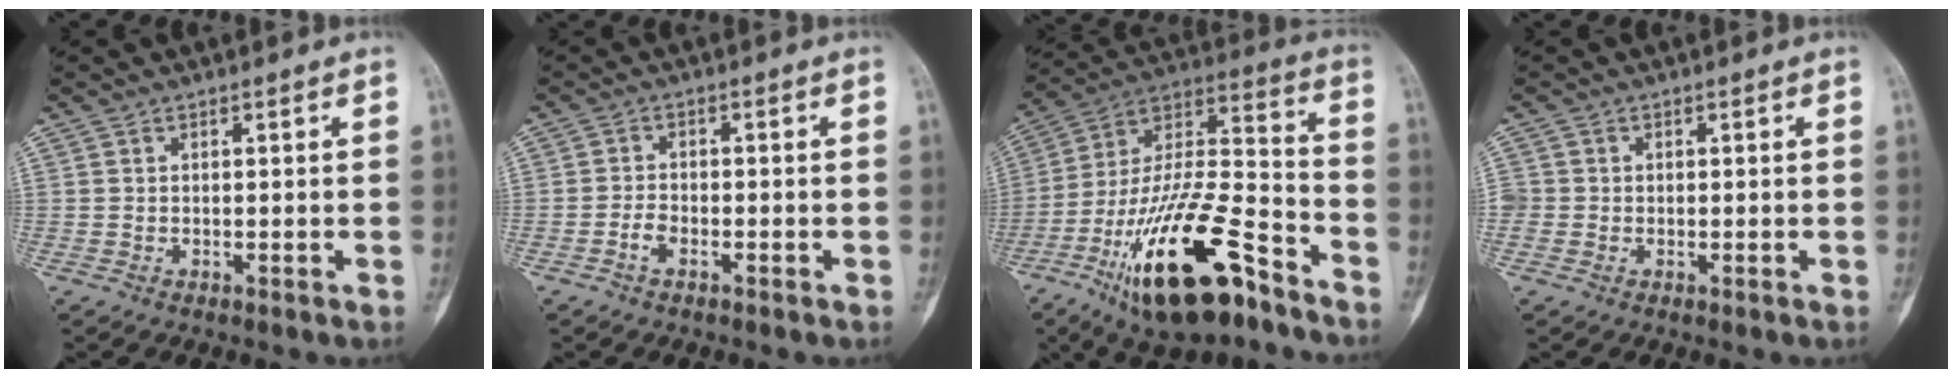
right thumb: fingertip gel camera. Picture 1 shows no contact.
{"total": 2.3, "force": [-1.3, 1.3, 1.5], "torque": [-0.028, 0.010, -0.027]}
{"total": 25.8, "force": [-14.3, 9.1, 19.5], "torque": [-0.361, 0.073, -0.246]}
{"total": 2.0, "force": [0.0, 1.9, 0.5], "torque": [0.001, 0.004, 0.000]}